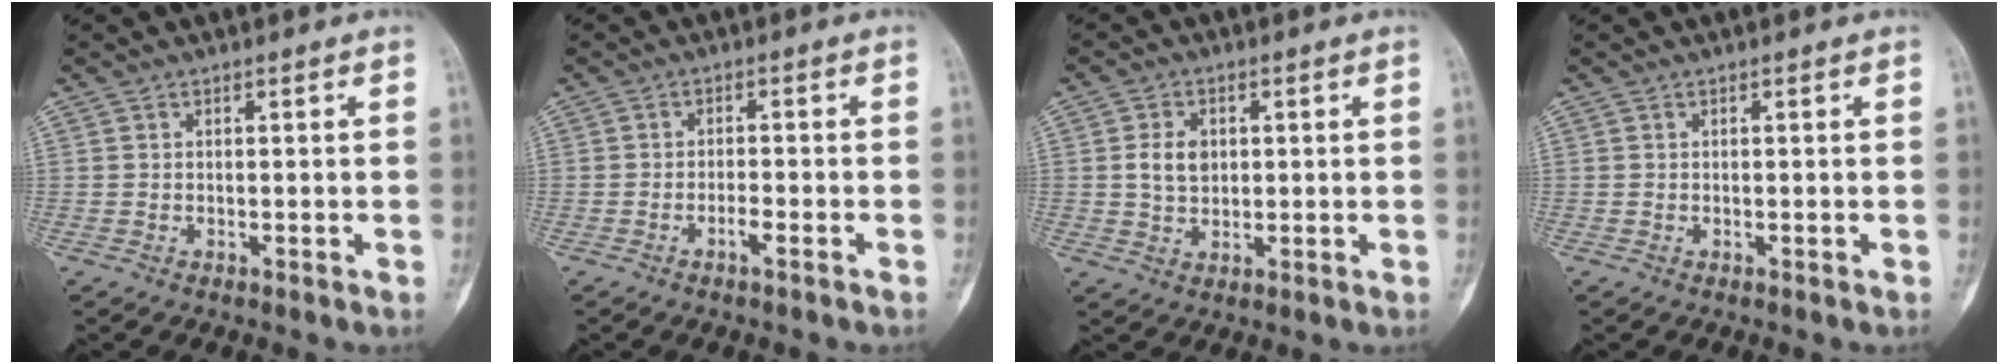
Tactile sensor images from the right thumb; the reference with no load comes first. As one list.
[{"total": 2.3, "force": [-1.3, 0.4, 1.8], "torque": [-0.037, 0.007, -0.026]}, {"total": 5.2, "force": [0.8, 3.8, 3.4], "torque": [-0.044, 0.000, 0.016]}, {"total": 0.0}]